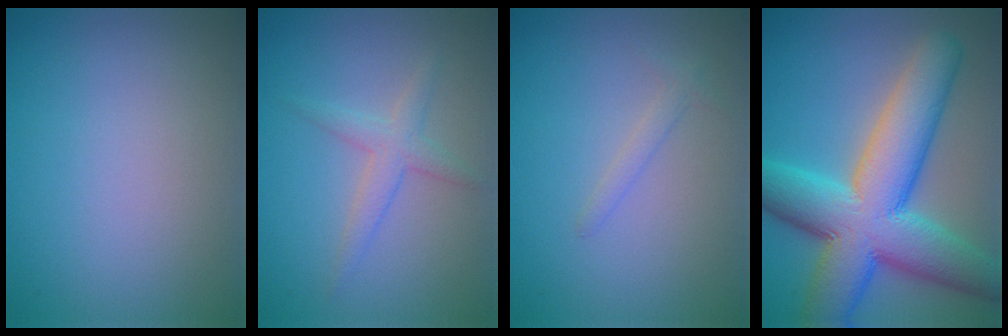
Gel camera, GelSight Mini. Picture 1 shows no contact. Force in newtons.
{"total": 2.2, "press": 2.2, "slide": 0.1}
{"total": 1.1, "press": 1.1, "slide": 0.1}
{"total": 12.2, "press": 12.2, "slide": 0.5}